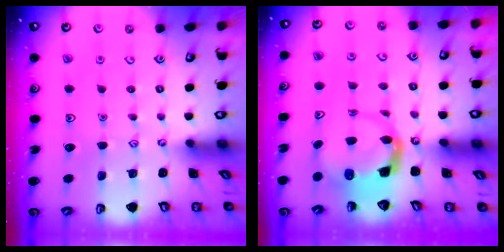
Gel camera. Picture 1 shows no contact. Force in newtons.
{"total": 3.8, "press": 3.8, "slide": 0.6}